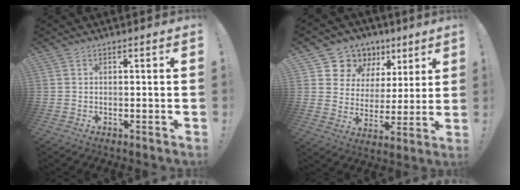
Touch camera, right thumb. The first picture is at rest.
{"total": 11.9, "force": [7.1, 9.2, 2.3], "torque": [-0.039, -0.051, 0.144]}